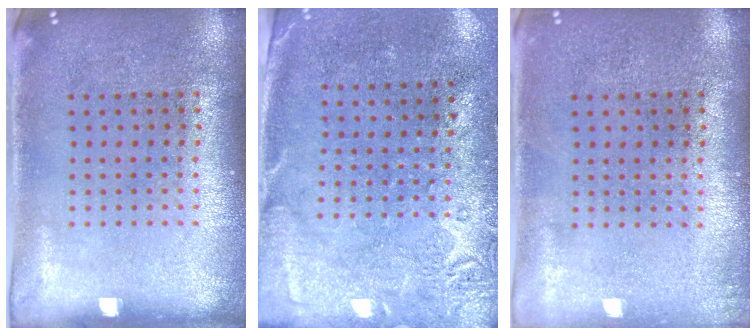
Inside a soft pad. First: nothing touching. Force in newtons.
{"total": 2.8, "press": 2.2, "slide": 1.7}
{"total": 0.5, "press": 0.5, "slide": 0.1}